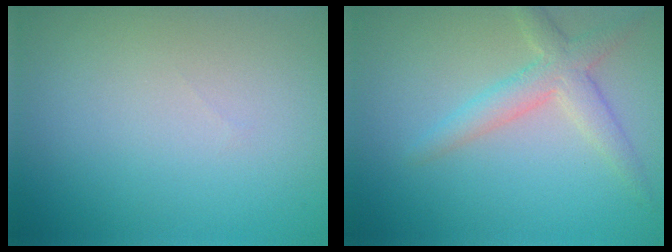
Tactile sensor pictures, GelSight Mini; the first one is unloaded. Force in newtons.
{"total": 3.2, "press": 3.2, "slide": 0.1}